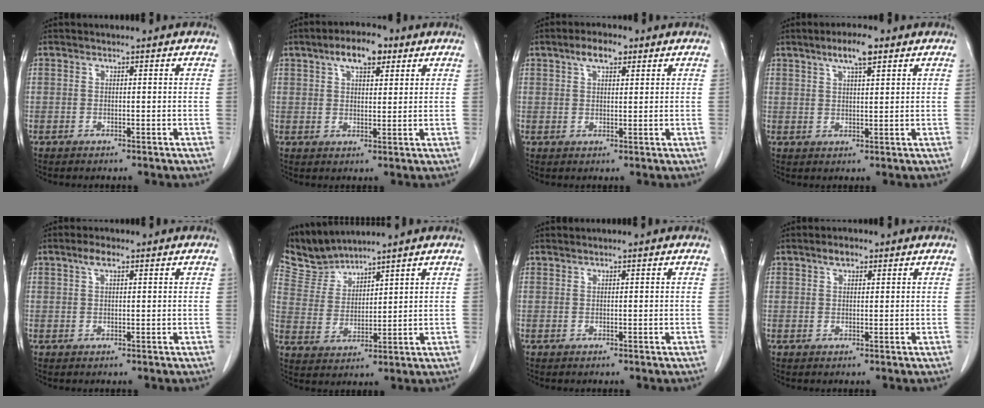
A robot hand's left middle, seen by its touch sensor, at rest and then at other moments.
{"total": 6.5, "force": [3.7, 2.6, 4.7], "torque": [-0.082, 0.016, 0.059]}
{"total": 4.0, "force": [2.4, 1.7, 2.8], "torque": [-0.056, 0.012, 0.042]}
{"total": 5.2, "force": [3.2, 0.9, 3.9], "torque": [-0.073, 0.007, 0.052]}
{"total": 2.2, "force": [1.2, 0.7, 1.6], "torque": [-0.037, 0.007, 0.024]}
{"total": 5.8, "force": [5.7, 0.3, -0.5], "torque": [0.000, 0.003, 0.131]}
{"total": 0.0}
{"total": 2.1, "force": [1.4, 1.0, 1.3], "torque": [-0.027, 0.006, 0.023]}